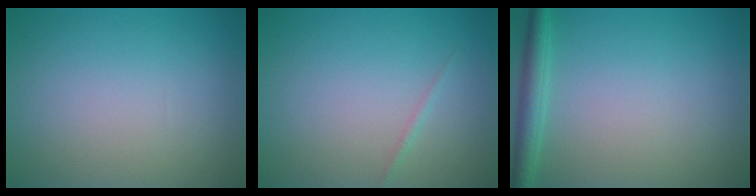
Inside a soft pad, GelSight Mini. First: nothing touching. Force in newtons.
{"total": 0.6, "press": 0.6, "slide": 0.1}
{"total": 2.5, "press": 2.5, "slide": 0.1}